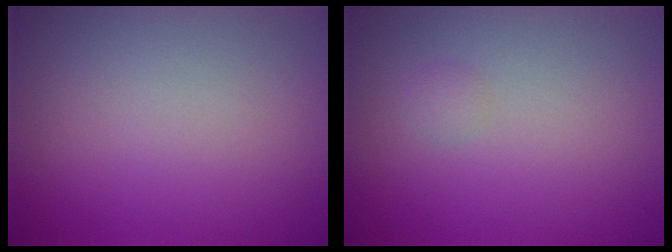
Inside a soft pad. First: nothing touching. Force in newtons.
{"total": 0.7, "press": 0.7, "slide": 0.0}